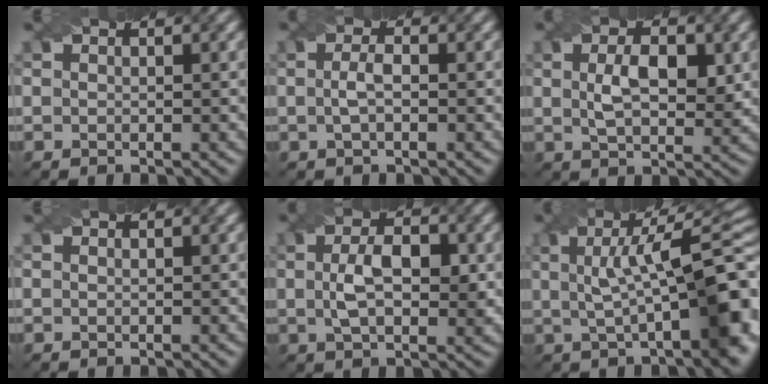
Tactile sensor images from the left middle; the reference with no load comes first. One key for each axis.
{"total": 1.7, "fx": -0.2, "fy": 0.6, "fz": 1.6, "tx": -0.036, "ty": 0.003, "tz": -0.005}
{"total": 4.5, "fx": 0.8, "fy": 2.3, "fz": 3.8, "tx": -0.075, "ty": 0.001, "tz": 0.015}
{"total": 0.0}
{"total": 4.8, "fx": 0.4, "fy": 2.4, "fz": 4.2, "tx": -0.077, "ty": 0.004, "tz": 0.005}
{"total": 11.5, "fx": 1.2, "fy": 3.5, "fz": 10.9, "tx": -0.156, "ty": 0.013, "tz": 0.019}